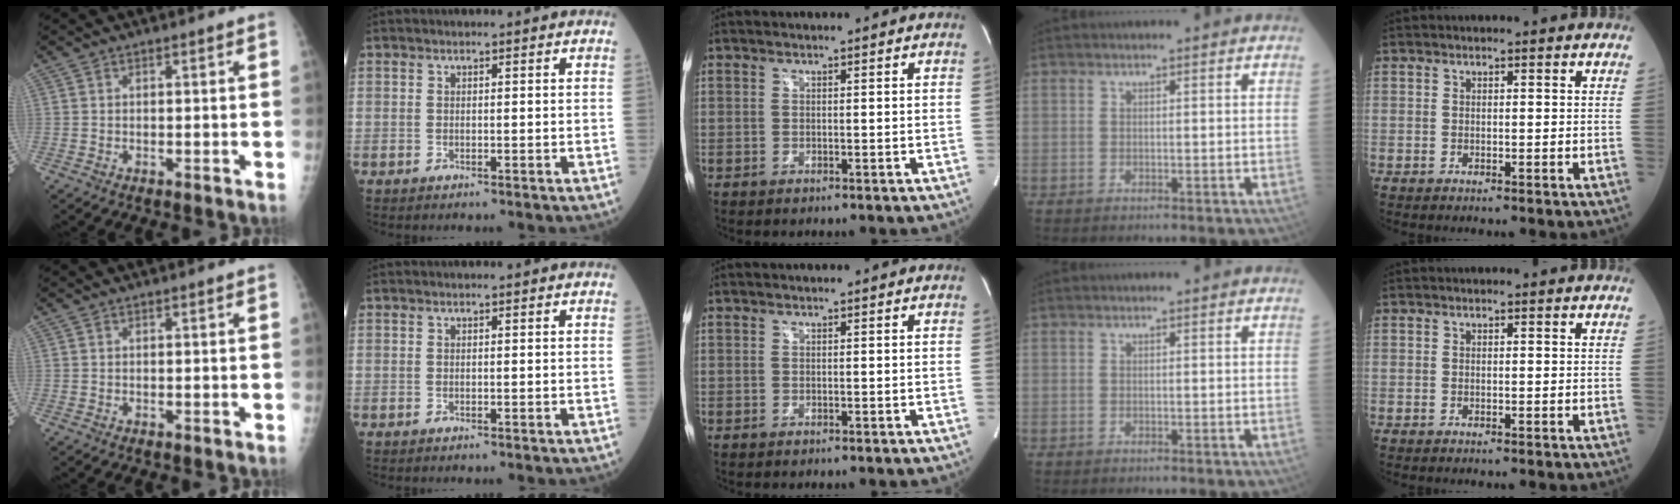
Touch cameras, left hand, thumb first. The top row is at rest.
{}